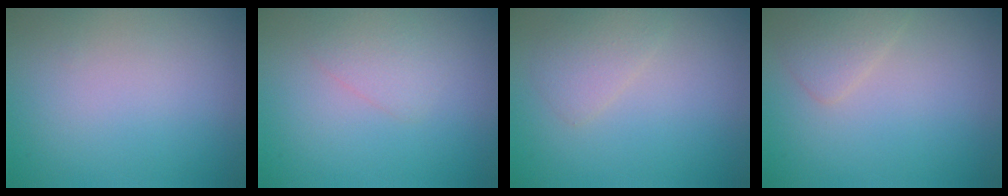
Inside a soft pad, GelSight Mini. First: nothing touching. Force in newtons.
{"total": 1.5, "press": 1.5, "slide": 0.0}
{"total": 1.7, "press": 1.7, "slide": 0.1}
{"total": 1.9, "press": 1.9, "slide": 0.0}